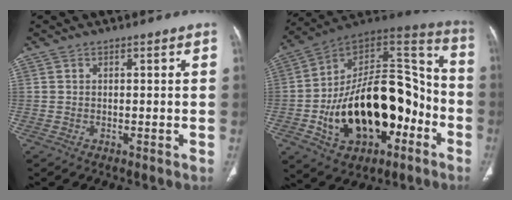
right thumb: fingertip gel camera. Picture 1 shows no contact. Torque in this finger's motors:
{"motor_torque": [2.51, 2.50, 1.62, -1.15, 0.44]}